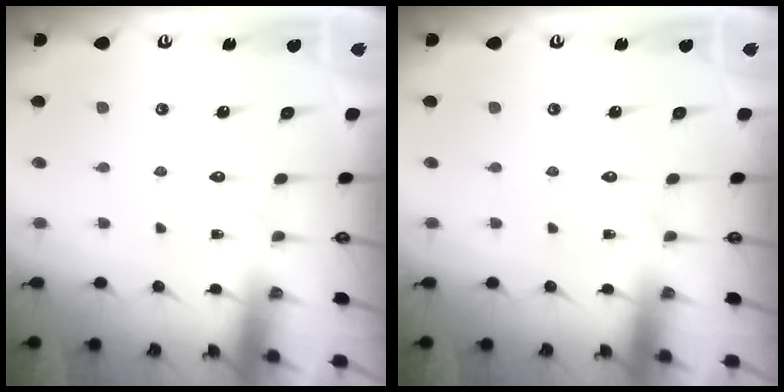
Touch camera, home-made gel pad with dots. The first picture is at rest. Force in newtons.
{"total": 0.0}